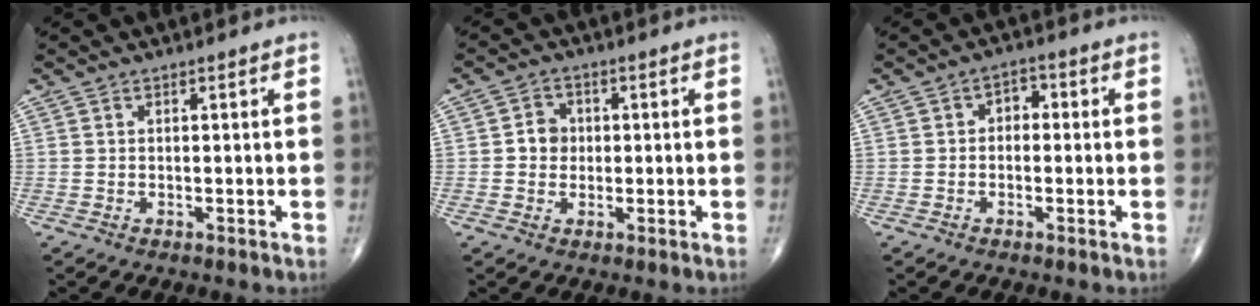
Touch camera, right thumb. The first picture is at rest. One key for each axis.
{"total": 3.8, "fx": 0.1, "fy": 3.4, "fz": 1.7, "tx": -0.008, "ty": 0.007, "tz": -0.006}
{"total": 3.2, "fx": -0.1, "fy": 2.3, "fz": 2.1, "tx": -0.011, "ty": 0.014, "tz": -0.013}